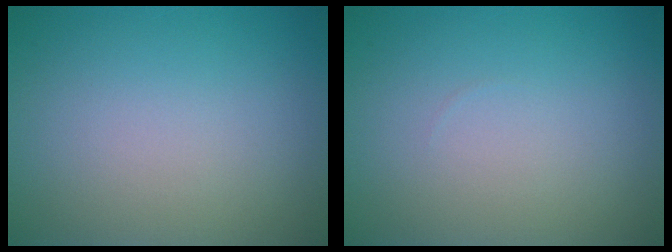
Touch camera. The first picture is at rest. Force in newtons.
{"total": 0.0}